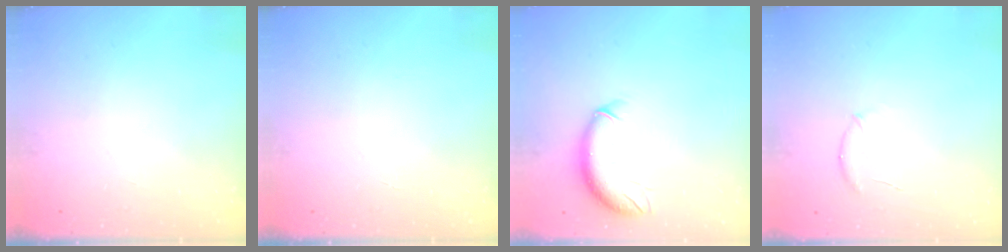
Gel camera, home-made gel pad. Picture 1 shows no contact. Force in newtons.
{"total": 0.0}
{"total": 10.5, "press": 10.3, "slide": 1.9}
{"total": 6.3, "press": 6.1, "slide": 1.8}